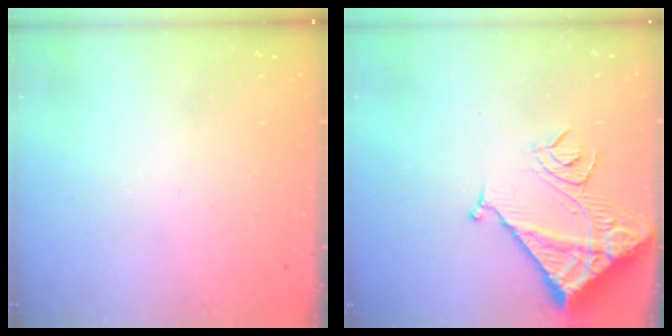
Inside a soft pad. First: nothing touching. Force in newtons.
{"total": 13.7, "press": 13.6, "slide": 1.6}